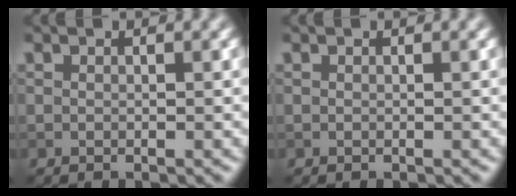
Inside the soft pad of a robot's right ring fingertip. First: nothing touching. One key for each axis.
{"total": 0.0}